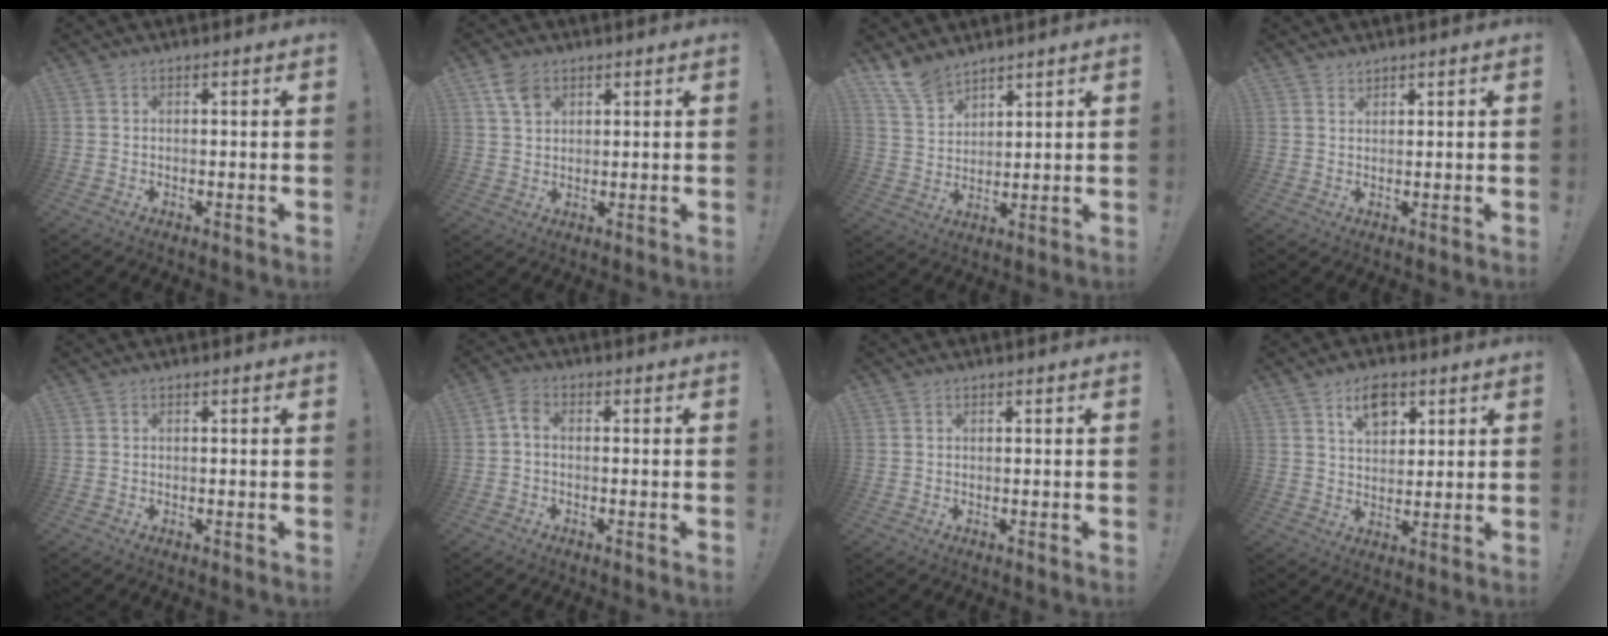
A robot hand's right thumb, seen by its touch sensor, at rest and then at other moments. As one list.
[{"total": 5.5, "force": [3.1, 3.7, 2.6], "torque": [-0.047, -0.009, 0.060]}, {"total": 8.9, "force": [7.6, 4.1, 2.3], "torque": [-0.045, -0.054, 0.147]}, {"total": 1.6, "force": [1.5, 0.6, 0.1], "torque": [0.005, -0.010, 0.027]}, {"total": 0.0}, {"total": 3.1, "force": [-0.6, 1.8, 2.5], "torque": [-0.051, 0.009, -0.010]}, {"total": 0.0}, {"total": 8.7, "force": [4.6, 5.9, 4.4], "torque": [-0.058, -0.014, 0.083]}]